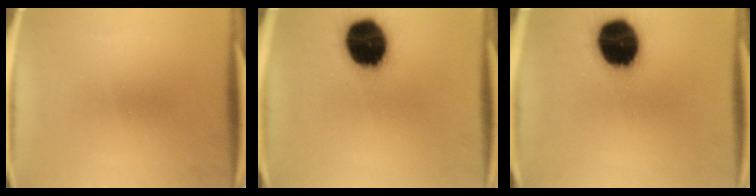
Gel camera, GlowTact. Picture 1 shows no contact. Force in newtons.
{"total": 19.8}
{"total": 19.8}